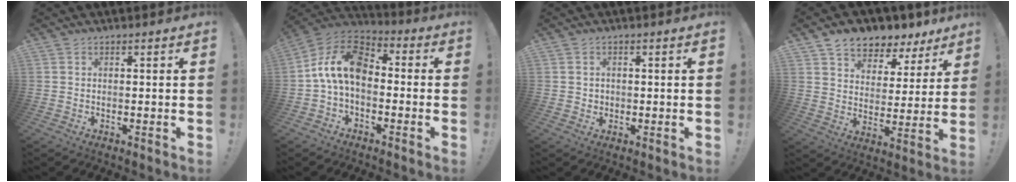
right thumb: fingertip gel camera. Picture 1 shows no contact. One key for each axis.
{"total": 13.9, "fx": 0.1, "fy": 8.7, "fz": 10.9, "tx": -0.204, "ty": 0.022, "tz": 0.004}
{"total": 1.5, "fx": 0.5, "fy": 1.4, "fz": 0.3, "tx": 0.001, "ty": -0.003, "tz": 0.008}
{"total": 7.8, "fx": 6.2, "fy": 4.3, "fz": 1.7, "tx": -0.024, "ty": -0.058, "tz": 0.116}